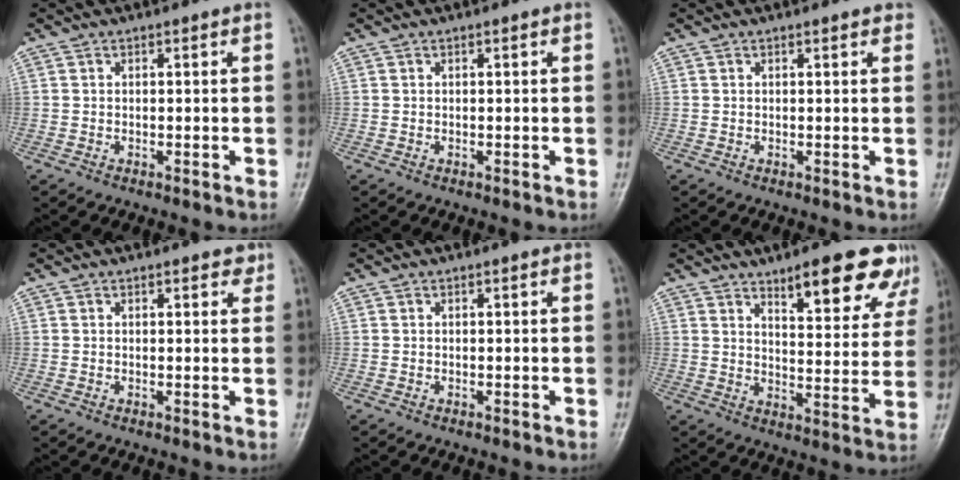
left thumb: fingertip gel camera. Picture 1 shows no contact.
{"total": 0.0}
{"total": 1.2, "force": [0.8, 0.4, 0.7], "torque": [-0.006, 0.000, 0.008]}
{"total": 1.9, "force": [1.3, 1.0, 1.1], "torque": [-0.001, -0.004, 0.013]}
{"total": 0.0}
{"total": 14.4, "force": [9.4, 4.6, 9.9], "torque": [-0.082, -0.052, 0.131]}